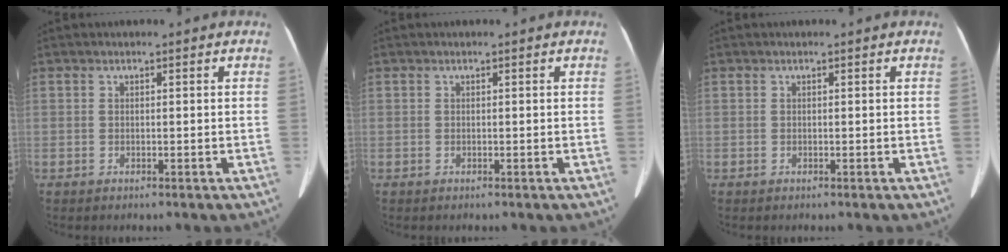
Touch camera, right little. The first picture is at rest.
{"total": 0.0}
{"total": 0.0}